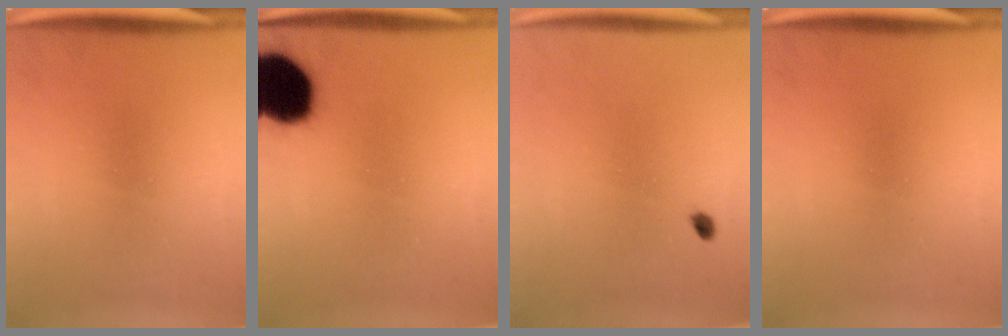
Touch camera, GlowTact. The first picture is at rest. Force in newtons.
{"total": 17.3}
{"total": 1.6}
{"total": 0.0}